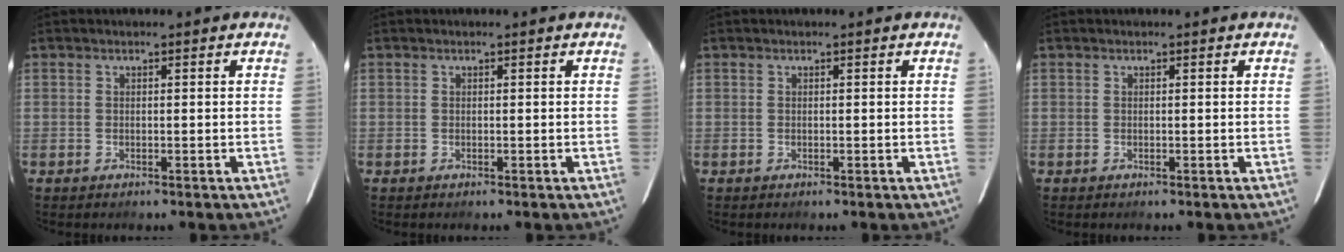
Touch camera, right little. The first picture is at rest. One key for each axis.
{"total": 0.0}
{"total": 0.0}
{"total": 0.0}